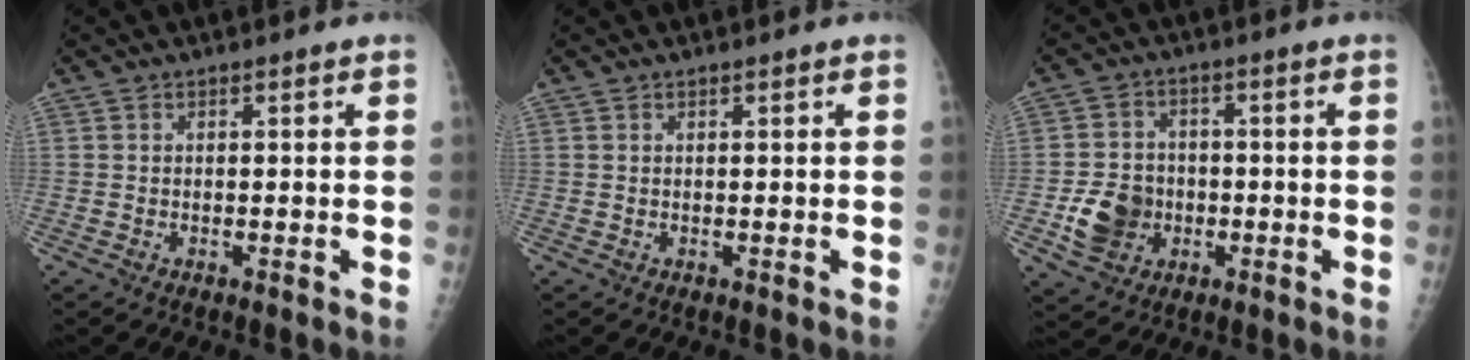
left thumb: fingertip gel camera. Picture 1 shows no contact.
{"total": 0.0}
{"total": 8.8, "force": [-2.1, 7.5, 4.2], "torque": [-0.052, 0.010, -0.035]}